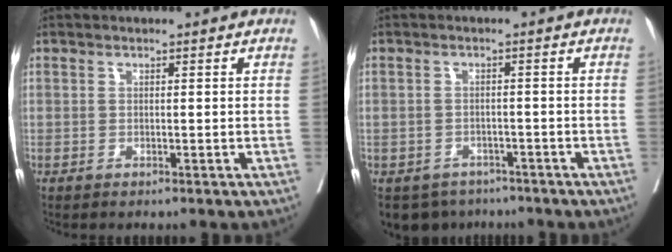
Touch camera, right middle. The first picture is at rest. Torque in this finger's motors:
{"motor_torque": [1.10, -1.04, 0.17, 0.06]}